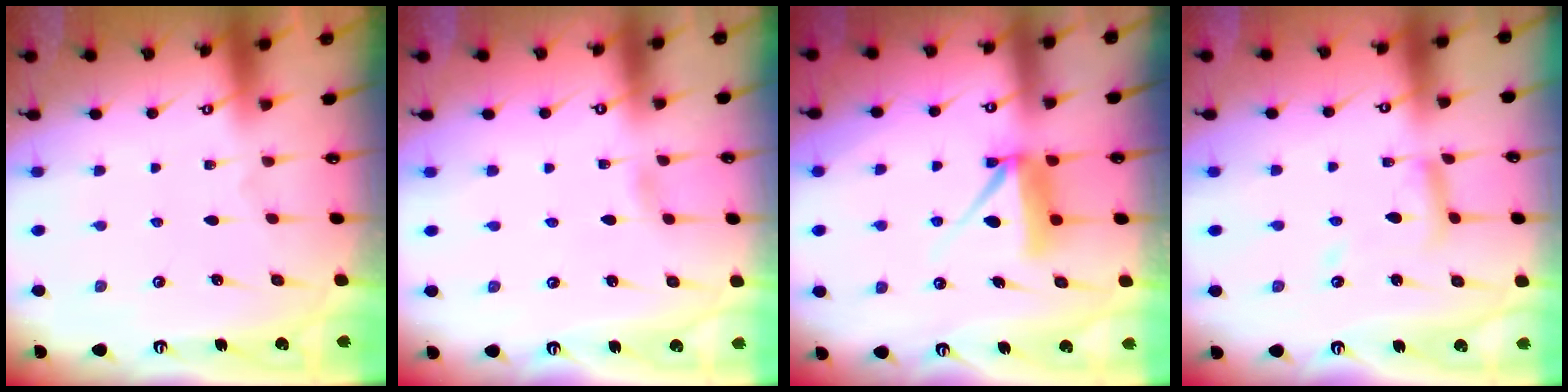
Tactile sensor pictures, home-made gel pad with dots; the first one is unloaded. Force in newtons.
{"total": 1.6, "press": 1.6, "slide": 0.2}
{"total": 8.7, "press": 8.7, "slide": 0.6}
{"total": 9.2, "press": 9.1, "slide": 0.7}